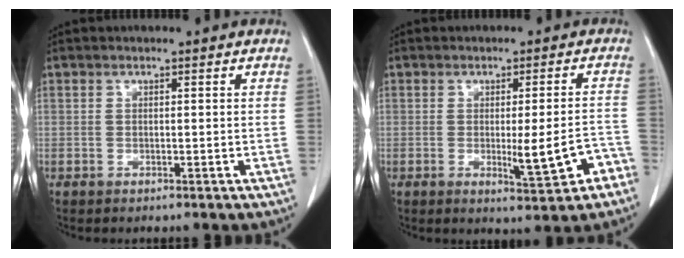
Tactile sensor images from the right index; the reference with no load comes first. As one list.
[{"total": 7.1, "force": [-2.8, 1.0, 6.5], "torque": [-0.082, -0.001, -0.028]}]